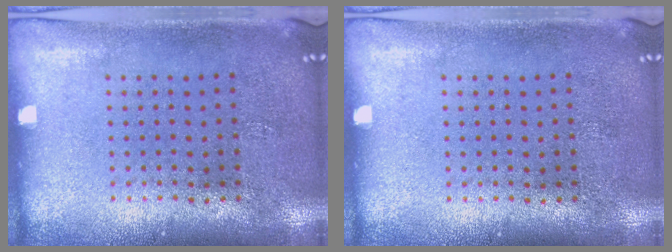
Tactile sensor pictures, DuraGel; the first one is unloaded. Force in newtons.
{"total": 0.0}